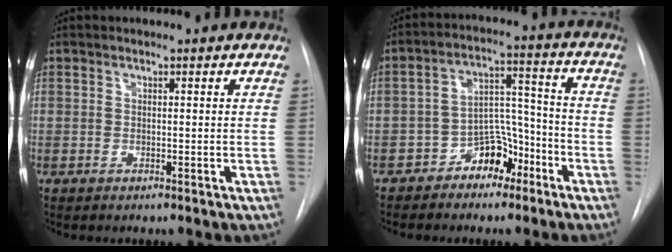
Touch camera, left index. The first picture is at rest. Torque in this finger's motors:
{"motor_torque": [0.31, 0.17, 0.05, 0.03]}